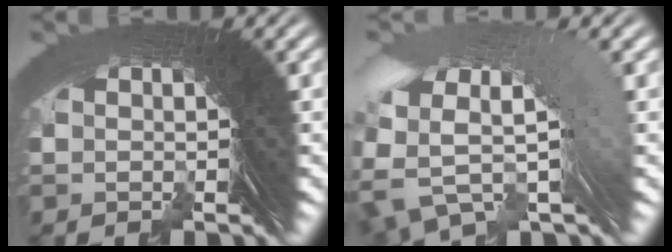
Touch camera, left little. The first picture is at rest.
{"total": 6.2, "force": [-0.4, 3.2, 5.3], "torque": [-0.104, 0.004, -0.002]}